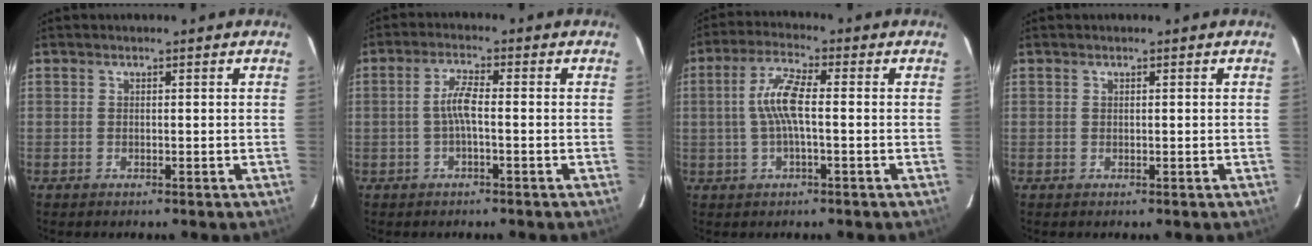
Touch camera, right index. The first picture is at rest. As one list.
[{"total": 3.6, "force": [-0.8, 0.5, 3.5], "torque": [-0.073, 0.008, -0.015]}, {"total": 7.0, "force": [-0.2, 1.4, 6.9], "torque": [-0.140, 0.011, -0.003]}, {"total": 0.0}]